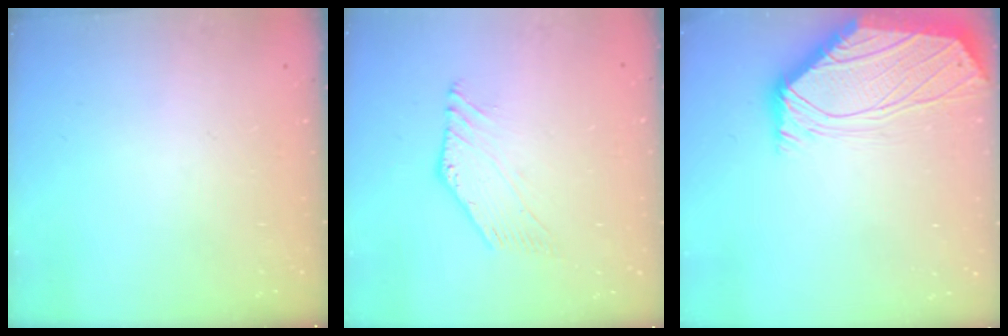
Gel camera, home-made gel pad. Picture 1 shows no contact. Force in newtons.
{"total": 1.8, "press": 1.8, "slide": 0.5}
{"total": 0.0}